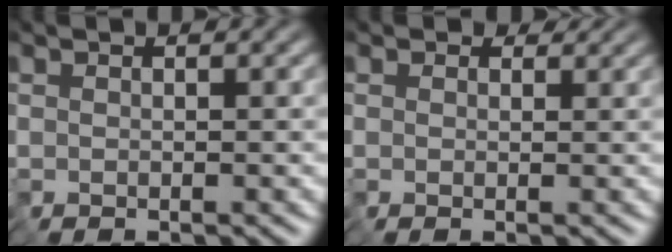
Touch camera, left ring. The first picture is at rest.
{"total": 0.8, "force": [0.2, 0.8, 0.1], "torque": [0.000, 0.002, 0.002]}